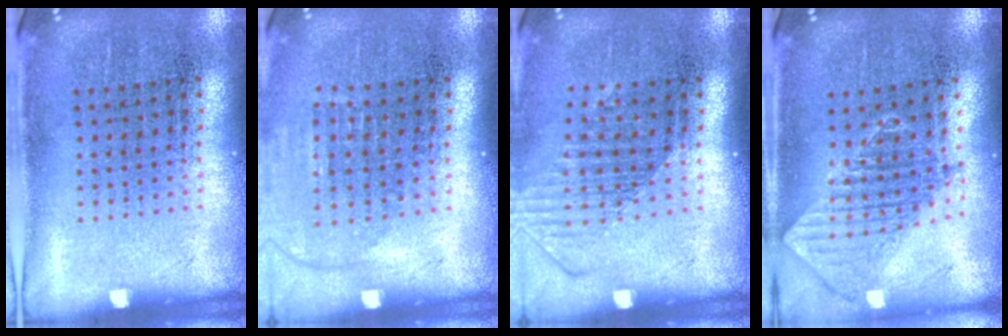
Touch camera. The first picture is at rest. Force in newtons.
{"total": 1.3, "press": 1.2, "slide": 0.5}
{"total": 1.6, "press": 1.2, "slide": 1.0}
{"total": 1.0, "press": 0.9, "slide": 0.3}